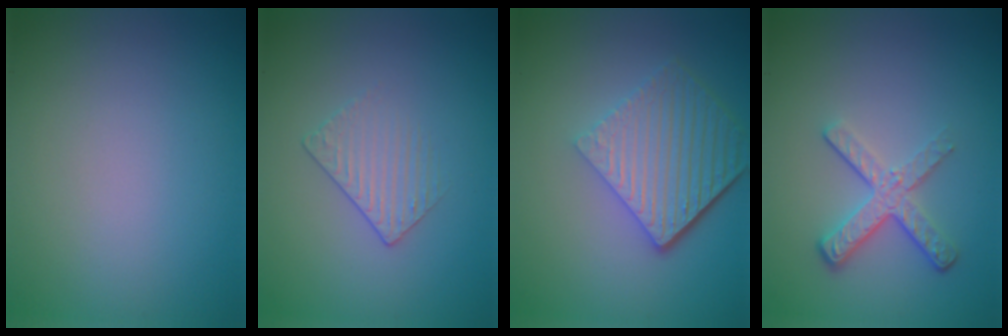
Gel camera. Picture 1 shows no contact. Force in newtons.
{"total": 1.4, "press": 0.9, "slide": 1.1}
{"total": 6.1, "press": 4.3, "slide": 4.4}
{"total": 3.5, "press": 2.6, "slide": 2.4}